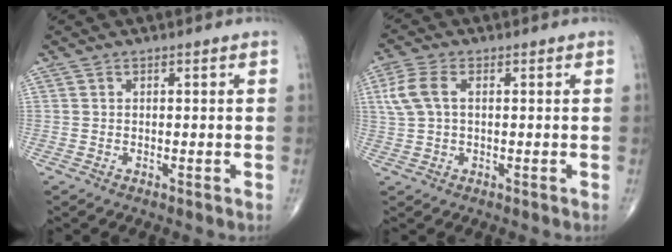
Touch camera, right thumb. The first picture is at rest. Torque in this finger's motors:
{"motor_torque": [-0.52, 0.62, 0.63, 0.17, 0.13]}